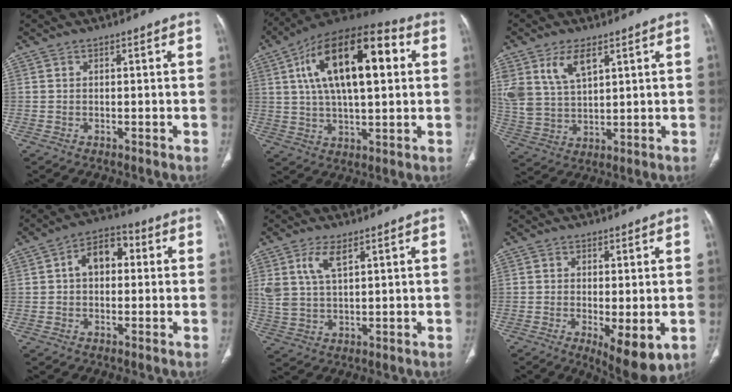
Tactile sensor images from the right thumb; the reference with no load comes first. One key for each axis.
{"total": 23.1, "fx": 5.9, "fy": 10.1, "fz": 20.0, "tx": -0.323, "ty": 0.015, "tz": 0.088}
{"total": 9.7, "fx": 5.0, "fy": 5.1, "fz": 6.6, "tx": -0.127, "ty": -0.016, "tz": 0.109}
{"total": 8.0, "fx": 1.2, "fy": 5.4, "fz": 5.8, "tx": -0.071, "ty": 0.025, "tz": 0.009}
{"total": 6.4, "fx": 3.2, "fy": 2.8, "fz": 4.8, "tx": -0.101, "ty": -0.011, "tz": 0.072}
{"total": 8.6, "fx": -2.2, "fy": 3.1, "fz": 7.7, "tx": -0.114, "ty": -0.023, "tz": -0.027}